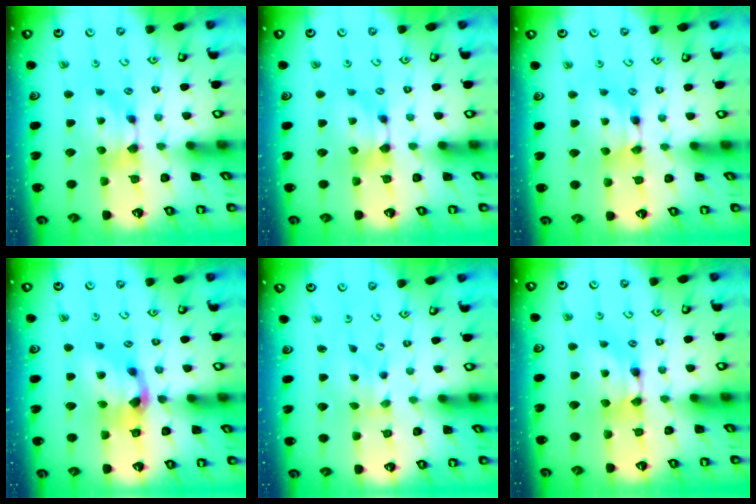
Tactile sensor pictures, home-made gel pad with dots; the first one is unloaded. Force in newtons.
{"total": 0.6, "press": 0.2, "slide": 0.6}
{"total": 1.7, "press": 1.7, "slide": 0.2}
{"total": 4.0, "press": 3.5, "slide": 2.1}
{"total": 2.8, "press": 2.7, "slide": 0.9}
{"total": 2.0, "press": 2.0, "slide": 0.1}